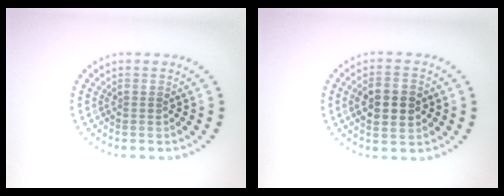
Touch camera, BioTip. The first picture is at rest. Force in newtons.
{"total": 4.5, "press": 4.5, "slide": 0.2}